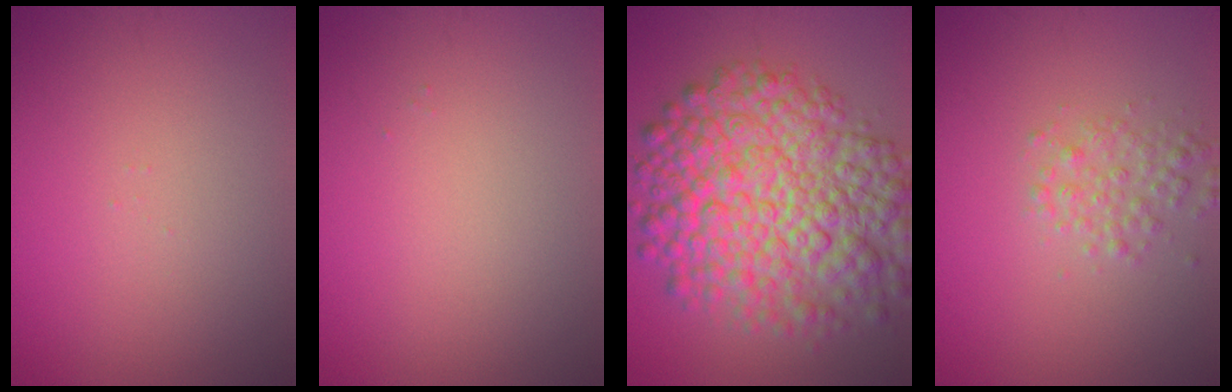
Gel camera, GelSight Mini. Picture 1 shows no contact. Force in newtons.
{"total": 0.0}
{"total": 11.9, "press": 11.9, "slide": 0.2}
{"total": 2.1, "press": 2.1, "slide": 0.0}